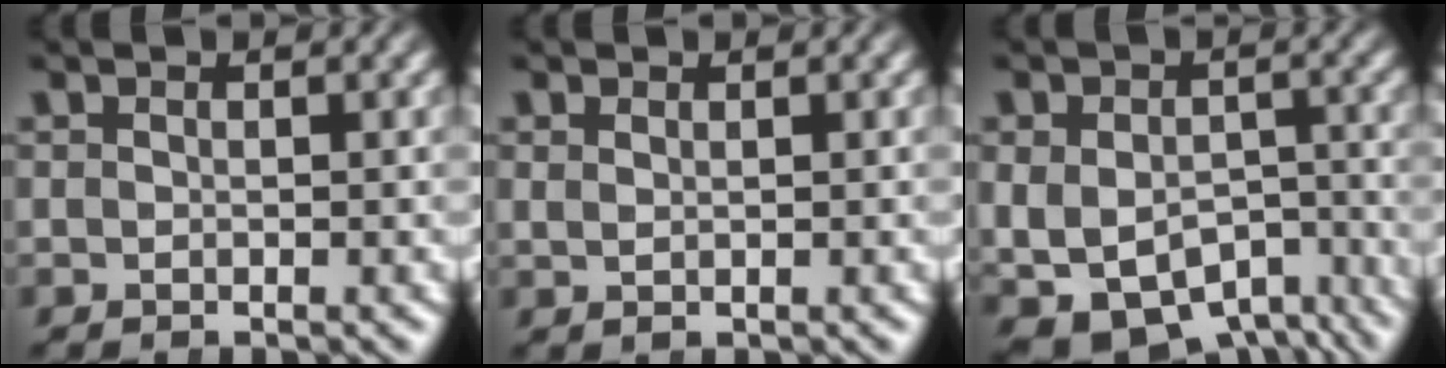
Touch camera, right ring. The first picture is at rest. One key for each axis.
{"total": 0.8, "fx": 0.6, "fy": -0.2, "fz": 0.5, "tx": -0.001, "ty": -0.002, "tz": 0.018}
{"total": 12.1, "fx": -6.1, "fy": 8.8, "fz": 5.7, "tx": -0.113, "ty": -0.056, "tz": -0.084}